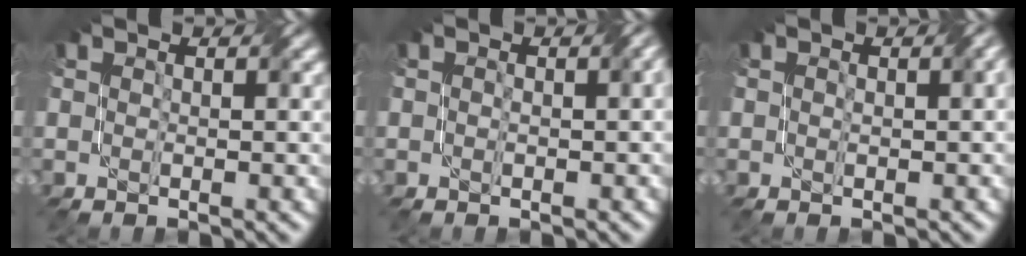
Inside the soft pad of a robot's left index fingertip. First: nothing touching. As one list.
[{"total": 1.6, "force": [-0.3, 0.5, 1.5], "torque": [-0.019, -0.003, -0.001]}, {"total": 1.3, "force": [-0.1, 0.4, 1.2], "torque": [-0.016, -0.001, 0.001]}]